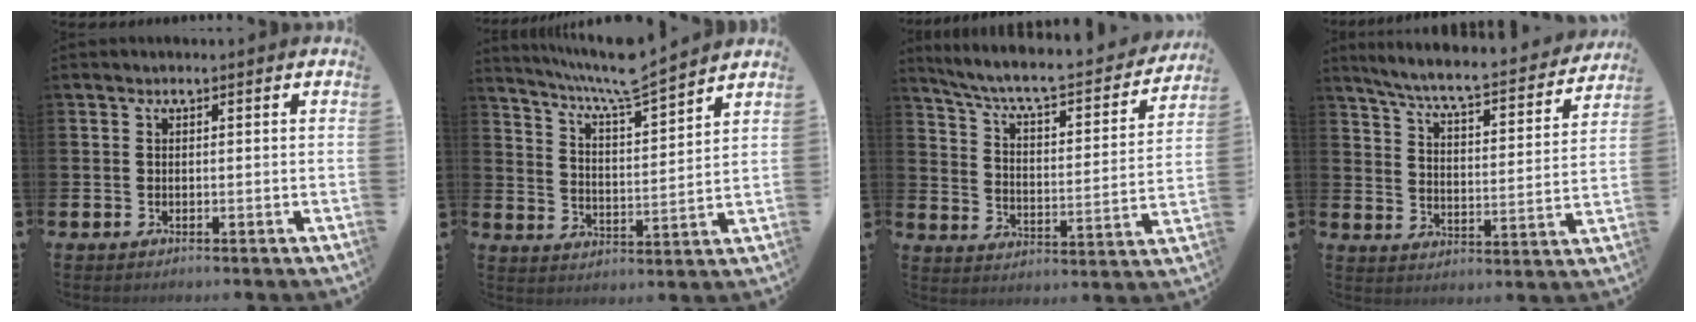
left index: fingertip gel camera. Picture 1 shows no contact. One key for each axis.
{"total": 7.5, "fx": 7.1, "fy": 0.0, "fz": 2.5, "tx": -0.076, "ty": -0.045, "tz": 0.124}
{"total": 6.0, "fx": 5.8, "fy": 0.1, "fz": 1.7, "tx": -0.050, "ty": -0.040, "tz": 0.100}
{"total": 6.3, "fx": 5.7, "fy": 0.4, "fz": 2.6, "tx": -0.082, "ty": -0.045, "tz": 0.092}